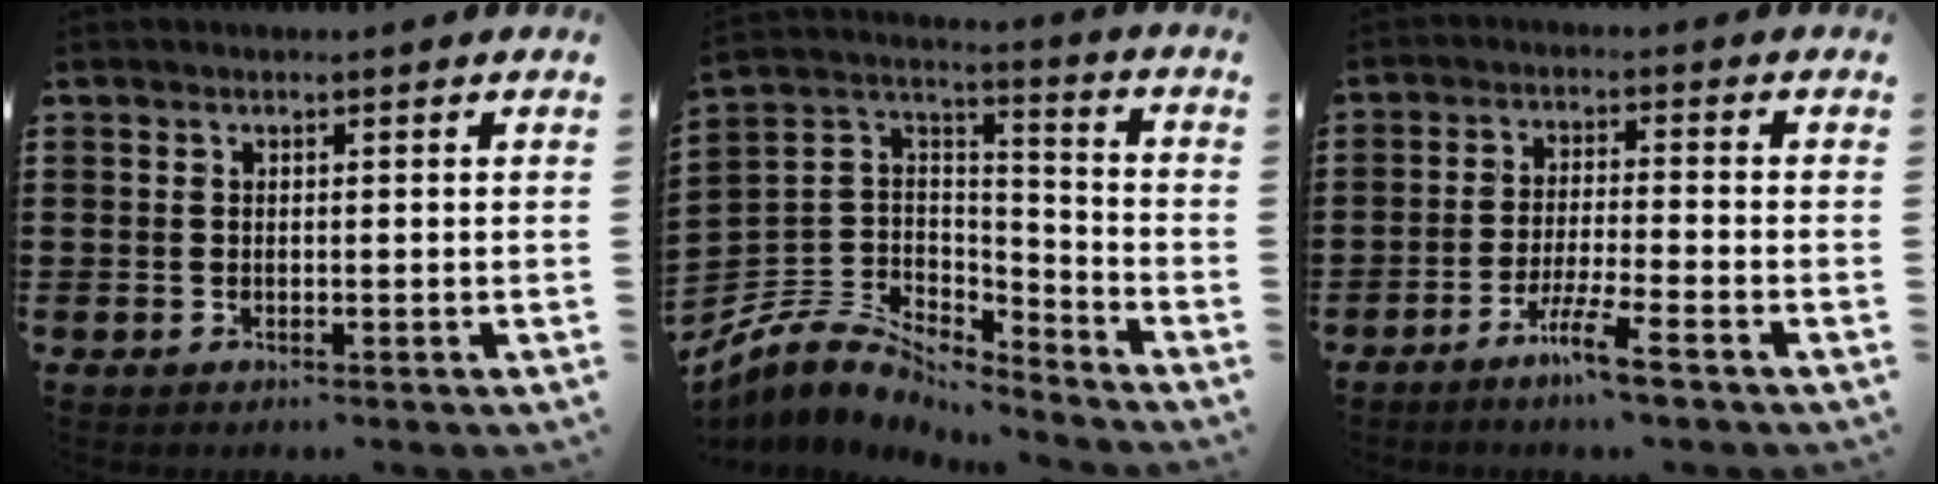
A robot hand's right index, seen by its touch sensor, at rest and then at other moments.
{"total": 6.6, "force": [-5.1, 3.9, 1.4], "torque": [-0.060, -0.003, -0.107]}
{"total": 6.0, "force": [-4.5, -0.2, 4.0], "torque": [-0.086, -0.011, -0.085]}